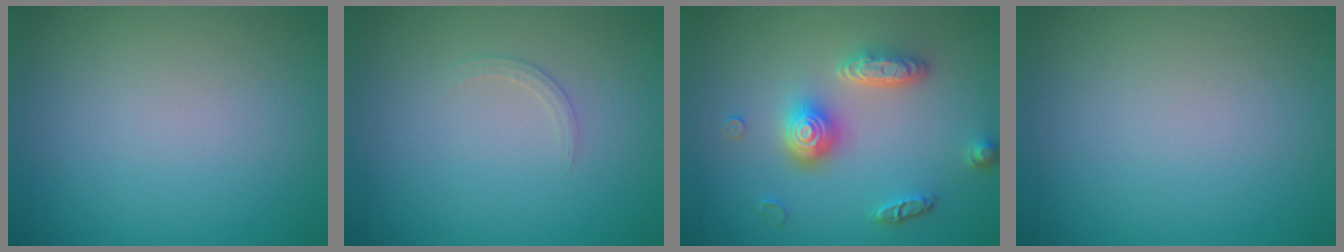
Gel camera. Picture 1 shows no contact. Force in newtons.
{"total": 1.0, "press": 1.0, "slide": 0.0}
{"total": 4.5, "press": 3.6, "slide": 2.6}
{"total": 0.0}